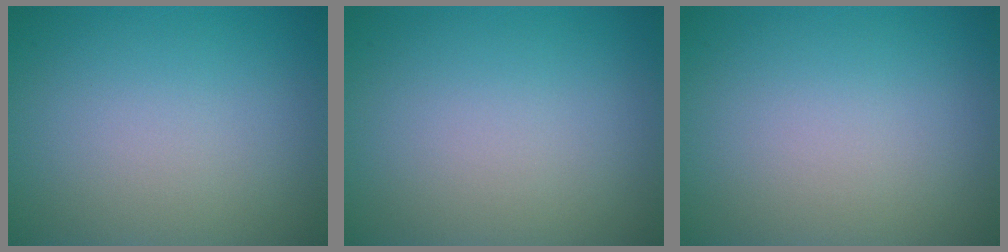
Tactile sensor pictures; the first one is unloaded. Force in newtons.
{"total": 0.0}
{"total": 0.0}